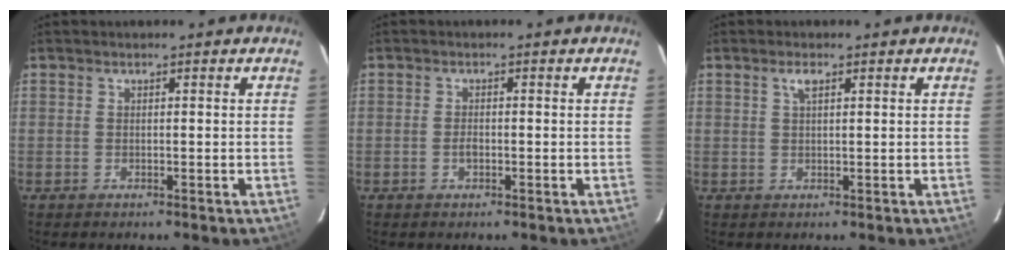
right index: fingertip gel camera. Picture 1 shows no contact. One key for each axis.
{"total": 1.5, "fx": -0.5, "fy": 0.9, "fz": 1.2, "tx": -0.023, "ty": 0.002, "tz": -0.010}
{"total": 1.8, "fx": 0.9, "fy": 0.7, "fz": 1.4, "tx": -0.027, "ty": 0.003, "tz": 0.018}